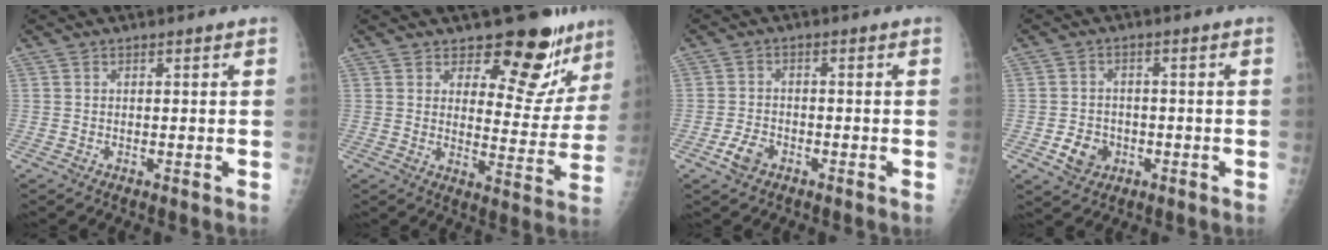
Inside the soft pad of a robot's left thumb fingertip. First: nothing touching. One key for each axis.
{"total": 13.8, "fx": 11.3, "fy": 6.0, "fz": 5.1, "tx": -0.011, "ty": -0.093, "tz": 0.141}
{"total": 3.8, "fx": -2.0, "fy": 2.4, "fz": 2.1, "tx": -0.038, "ty": 0.011, "tz": -0.037}
{"total": 5.2, "fx": -1.8, "fy": 4.3, "fz": 2.3, "tx": -0.023, "ty": 0.009, "tz": -0.025}